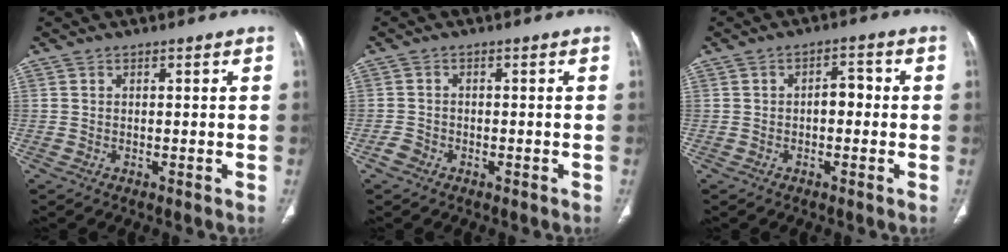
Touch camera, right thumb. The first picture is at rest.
{"total": 1.7, "force": [-1.1, 1.3, 0.3], "torque": [-0.009, 0.007, -0.024]}
{"total": 3.5, "force": [-0.4, 2.2, 2.7], "torque": [-0.026, 0.016, -0.013]}